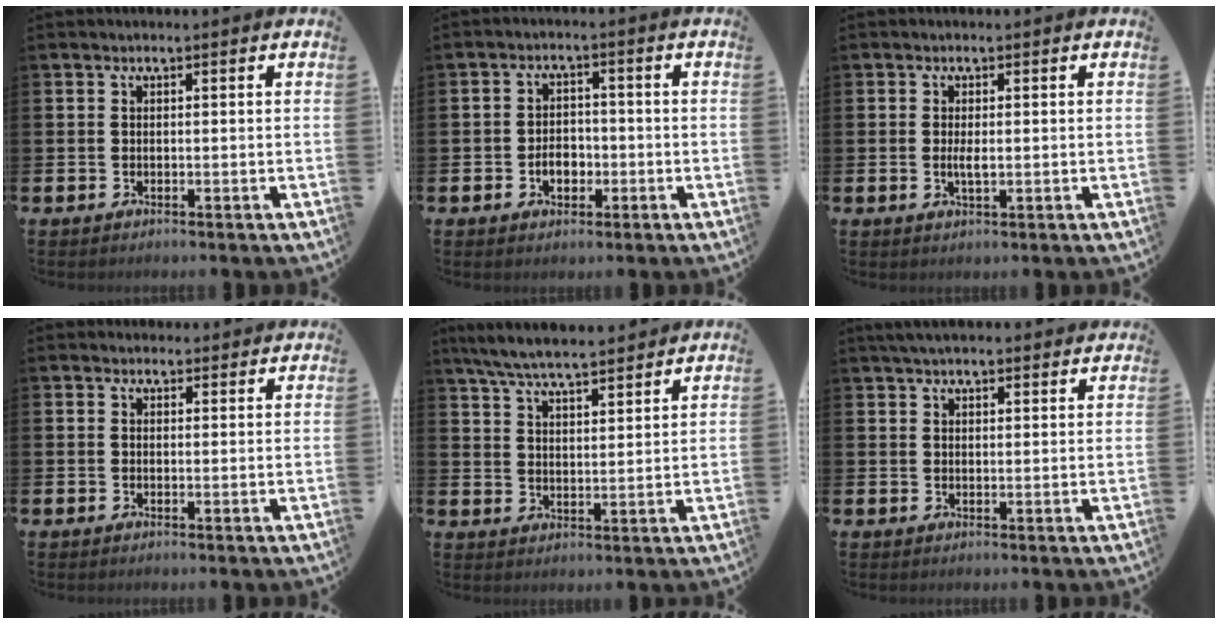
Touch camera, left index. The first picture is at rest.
{"total": 3.3, "force": [-1.2, 2.4, 2.0], "torque": [-0.022, -0.004, -0.028]}
{"total": 1.8, "force": [0.0, 0.5, 1.7], "torque": [-0.029, -0.001, -0.002]}
{"total": 1.3, "force": [1.1, 0.6, 0.0], "torque": [0.006, 0.001, 0.019]}
{"total": 6.7, "force": [6.4, 0.4, 1.8], "torque": [-0.063, -0.027, 0.116]}
{"total": 3.3, "force": [3.1, 0.6, 0.9], "torque": [-0.024, -0.005, 0.056]}